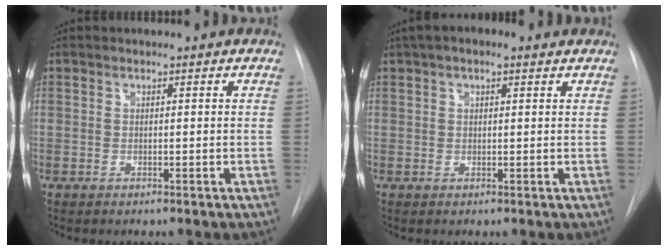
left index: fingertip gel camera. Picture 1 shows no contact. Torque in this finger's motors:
{"motor_torque": [0.37, -1.12, -0.28, 0.03]}